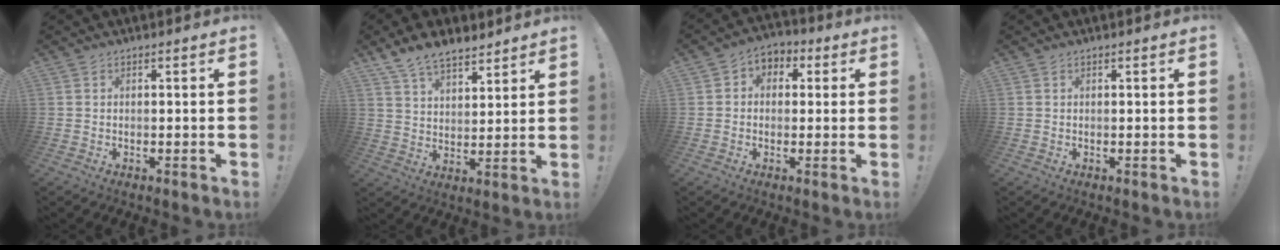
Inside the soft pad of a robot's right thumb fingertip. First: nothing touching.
{"total": 9.5, "force": [7.7, 4.1, 3.7], "torque": [-0.067, -0.047, 0.148]}
{"total": 4.9, "force": [-0.8, 4.4, 2.2], "torque": [-0.021, 0.015, -0.014]}
{"total": 0.0}